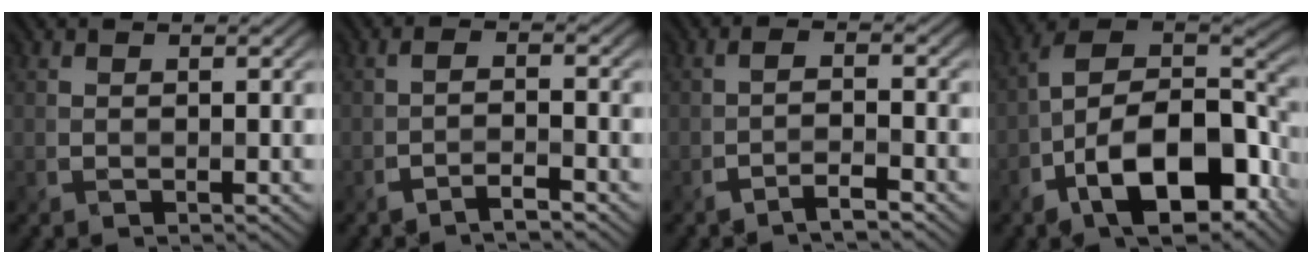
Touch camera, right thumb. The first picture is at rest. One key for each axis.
{"total": 2.6, "fx": -2.1, "fy": 0.3, "fz": 1.5, "tx": -0.027, "ty": 0.007, "tz": -0.050}
{"total": 3.0, "fx": -2.3, "fy": 0.4, "fz": 1.9, "tx": -0.032, "ty": 0.010, "tz": -0.055}
{"total": 16.8, "fx": -7.7, "fy": 8.2, "fz": 12.5, "tx": -0.194, "ty": -0.007, "tz": -0.140}